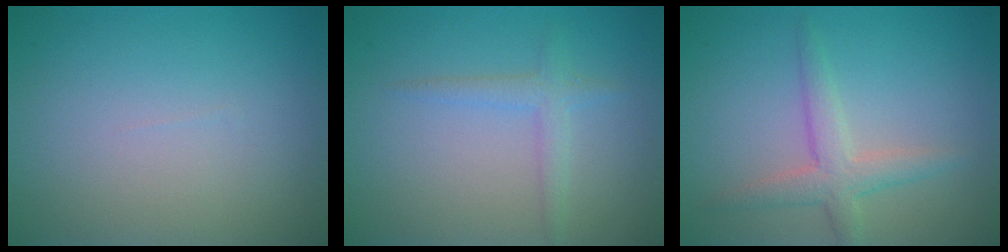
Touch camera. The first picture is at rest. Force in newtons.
{"total": 1.8, "press": 1.8, "slide": 0.2}
{"total": 2.9, "press": 2.9, "slide": 0.2}